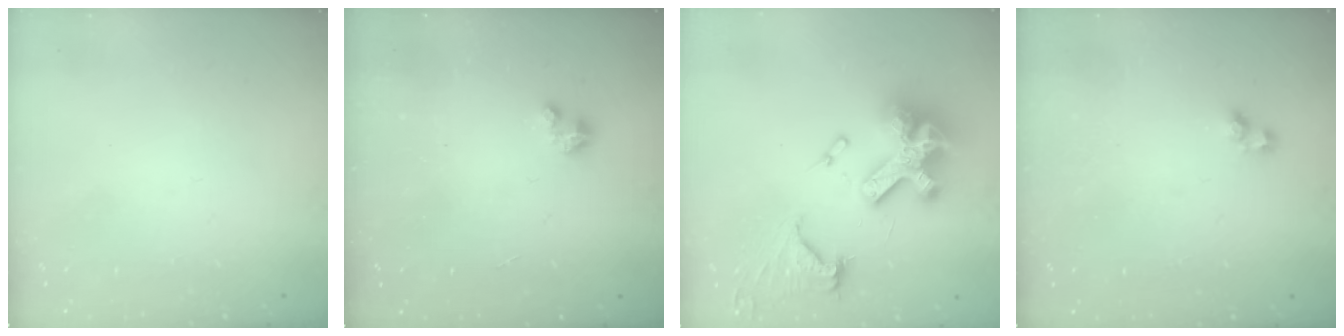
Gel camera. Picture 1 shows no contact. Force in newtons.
{"total": 1.8, "press": 1.8, "slide": 0.2}
{"total": 20.6, "press": 20.5, "slide": 2.2}
{"total": 1.9, "press": 1.9, "slide": 0.4}